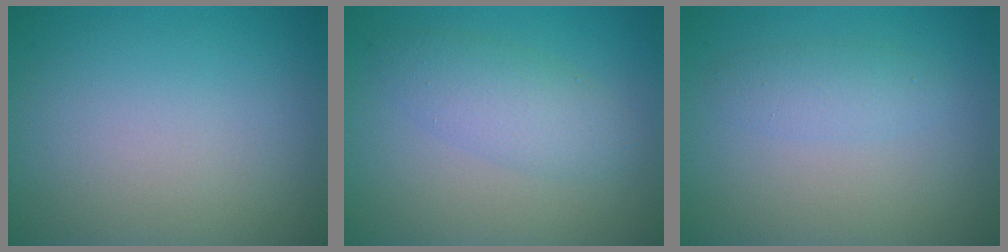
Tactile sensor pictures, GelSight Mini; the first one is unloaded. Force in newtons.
{"total": 3.2, "press": 3.2, "slide": 0.1}
{"total": 1.6, "press": 1.6, "slide": 0.0}